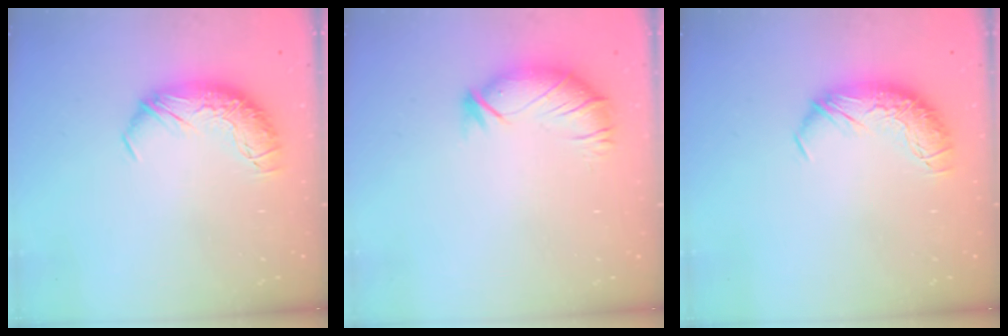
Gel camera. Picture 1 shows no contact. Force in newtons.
{"total": 3.1, "press": 2.4, "slide": 1.9}
{"total": 0.0}